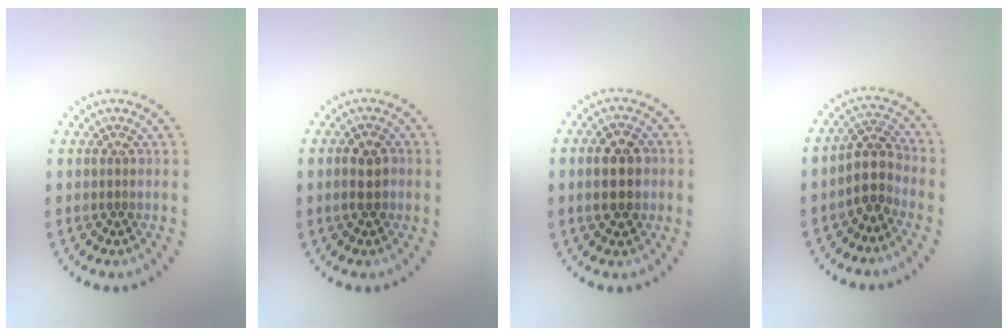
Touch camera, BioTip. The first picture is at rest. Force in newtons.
{"total": 2.1, "press": 2.0, "slide": 0.4}
{"total": 4.0, "press": 4.0, "slide": 0.2}
{"total": 2.9, "press": 2.3, "slide": 1.7}